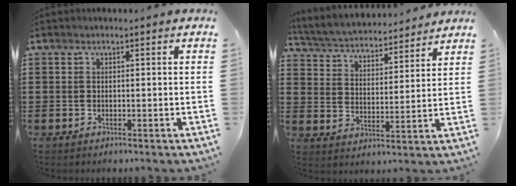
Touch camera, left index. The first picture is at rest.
{"total": 3.9, "force": [3.8, 0.4, 0.5], "torque": [-0.032, -0.031, 0.060]}